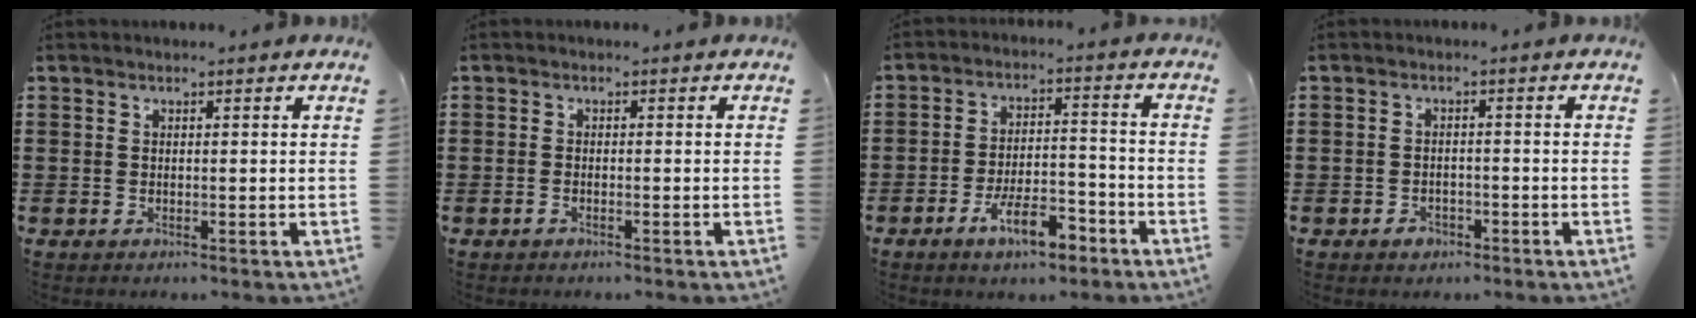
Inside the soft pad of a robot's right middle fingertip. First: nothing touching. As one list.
[{"total": 0.7, "force": [-0.5, 0.1, 0.5], "torque": [-0.010, -0.003, -0.009]}, {"total": 8.0, "force": [-5.2, 2.7, 5.5], "torque": [-0.096, 0.009, -0.092]}, {"total": 1.6, "force": [-1.1, 1.0, 0.5], "torque": [-0.013, 0.000, -0.024]}]